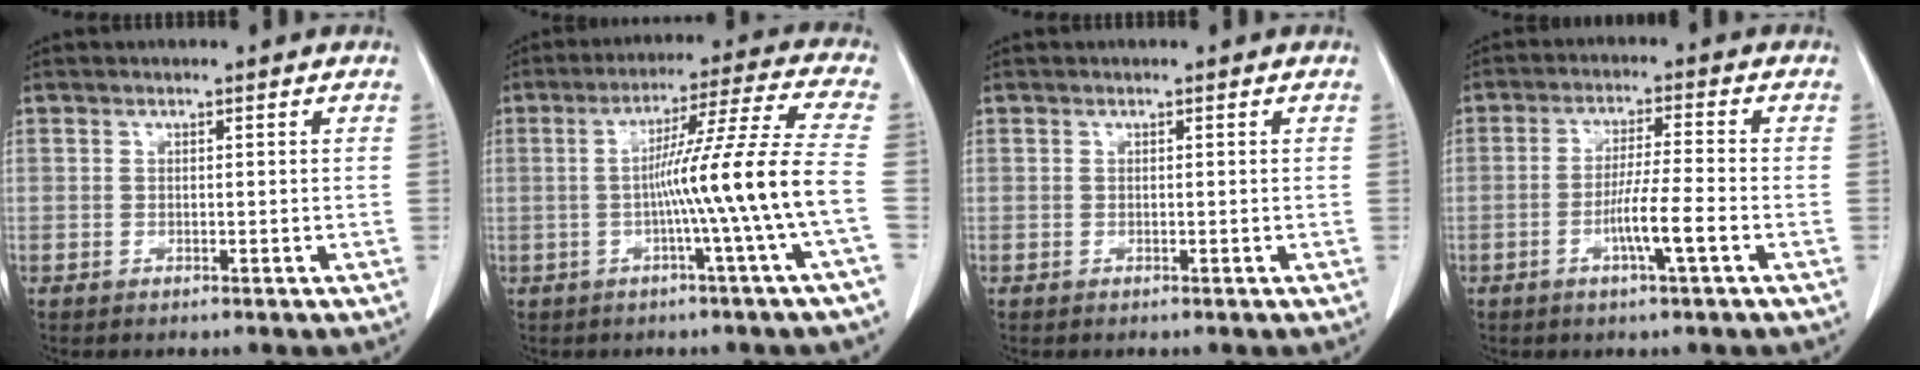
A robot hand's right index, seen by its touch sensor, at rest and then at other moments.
{"total": 12.9, "force": [-2.7, -3.0, 12.2], "torque": [-0.191, 0.005, -0.044]}
{"total": 0.0}
{"total": 6.5, "force": [-2.5, -0.4, 6.0], "torque": [-0.110, -0.006, -0.047]}